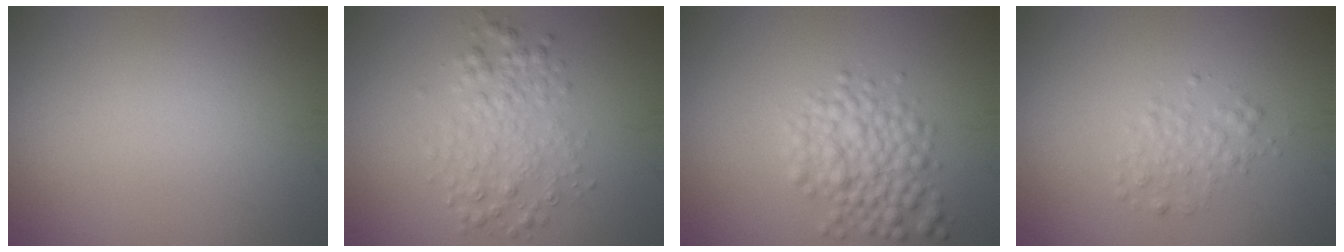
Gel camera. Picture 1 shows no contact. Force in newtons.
{"total": 3.3, "press": 3.3, "slide": 0.1}
{"total": 4.1, "press": 4.1, "slide": 0.1}
{"total": 1.7, "press": 1.7, "slide": 0.0}